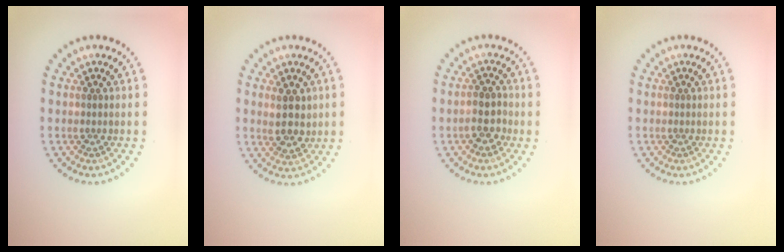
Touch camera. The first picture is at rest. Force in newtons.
{"total": 3.0, "press": 2.8, "slide": 0.9}
{"total": 2.3, "press": 2.2, "slide": 0.6}
{"total": 0.0}